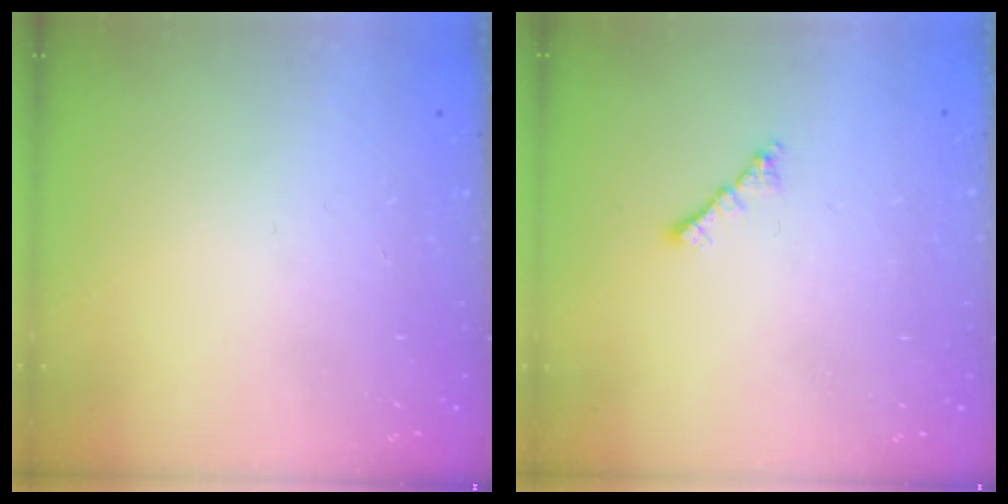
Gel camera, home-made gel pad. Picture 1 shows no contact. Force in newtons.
{"total": 1.8, "press": 1.8, "slide": 0.5}